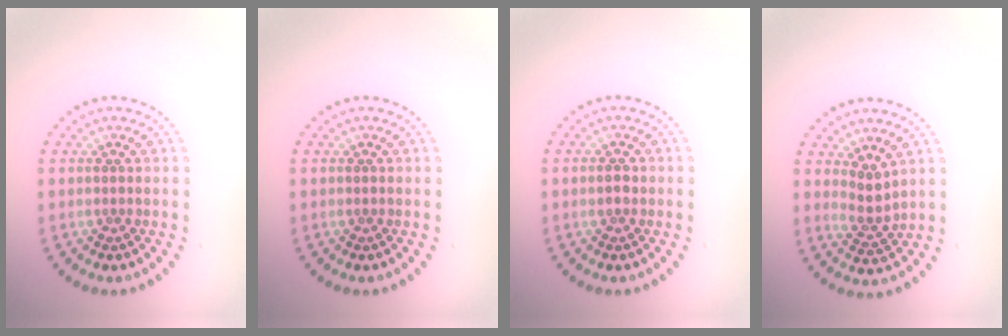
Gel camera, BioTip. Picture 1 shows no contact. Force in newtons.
{"total": 0.0}
{"total": 1.0, "press": 1.0, "slide": 0.1}
{"total": 2.1, "press": 1.6, "slide": 1.4}